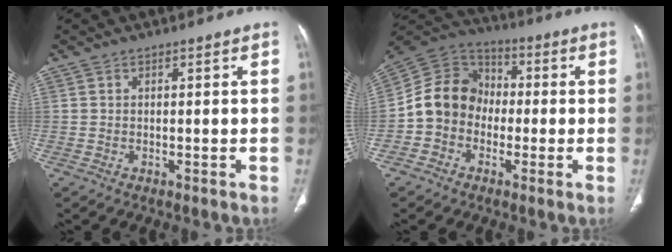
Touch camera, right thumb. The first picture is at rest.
{"total": 12.4, "force": [-1.8, 10.9, 5.6], "torque": [-0.077, 0.037, -0.046]}